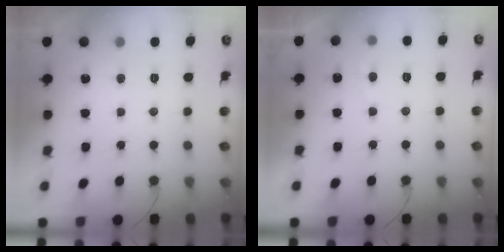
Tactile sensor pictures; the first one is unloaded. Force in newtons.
{"total": 1.3, "press": 1.2, "slide": 0.5}